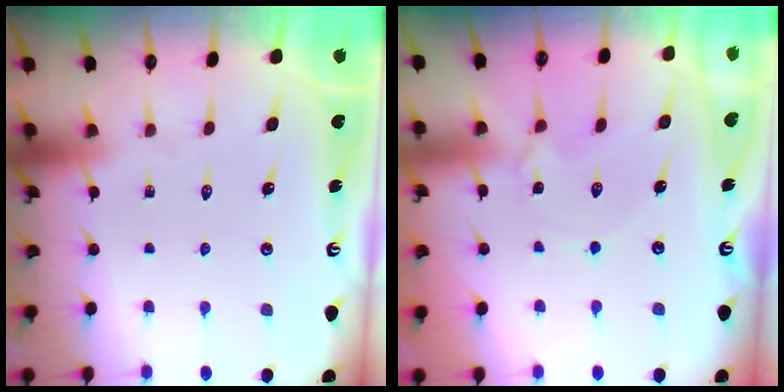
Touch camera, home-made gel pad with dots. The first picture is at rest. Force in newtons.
{"total": 1.7, "press": 1.7, "slide": 0.2}